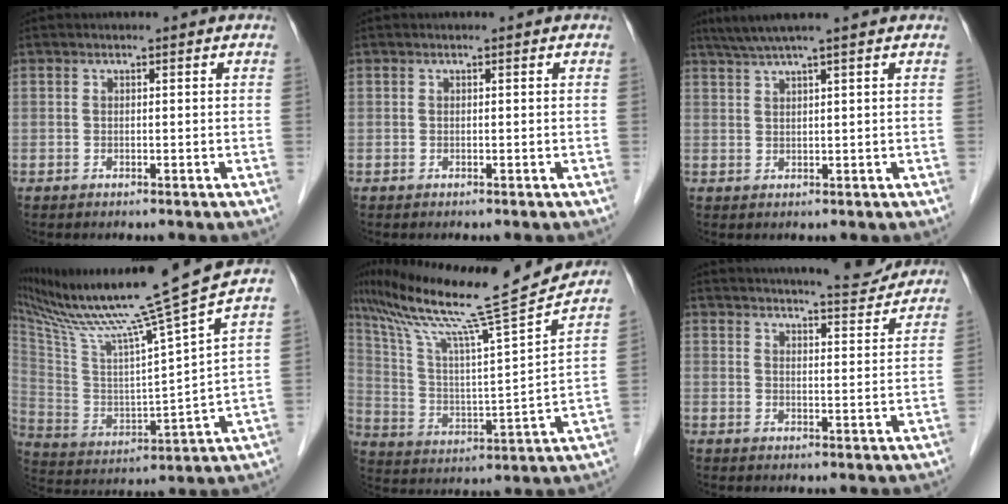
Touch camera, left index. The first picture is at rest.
{"total": 0.0}
{"total": 5.5, "force": [4.4, -1.2, 3.1], "torque": [-0.052, 0.025, 0.080]}
{"total": 22.5, "force": [18.6, -2.6, 12.4], "torque": [-0.227, -0.047, 0.312]}
{"total": 20.9, "force": [18.0, -1.7, 10.4], "torque": [-0.192, -0.020, 0.291]}
{"total": 11.7, "force": [11.1, 1.1, 3.5], "torque": [-0.049, -0.004, 0.140]}